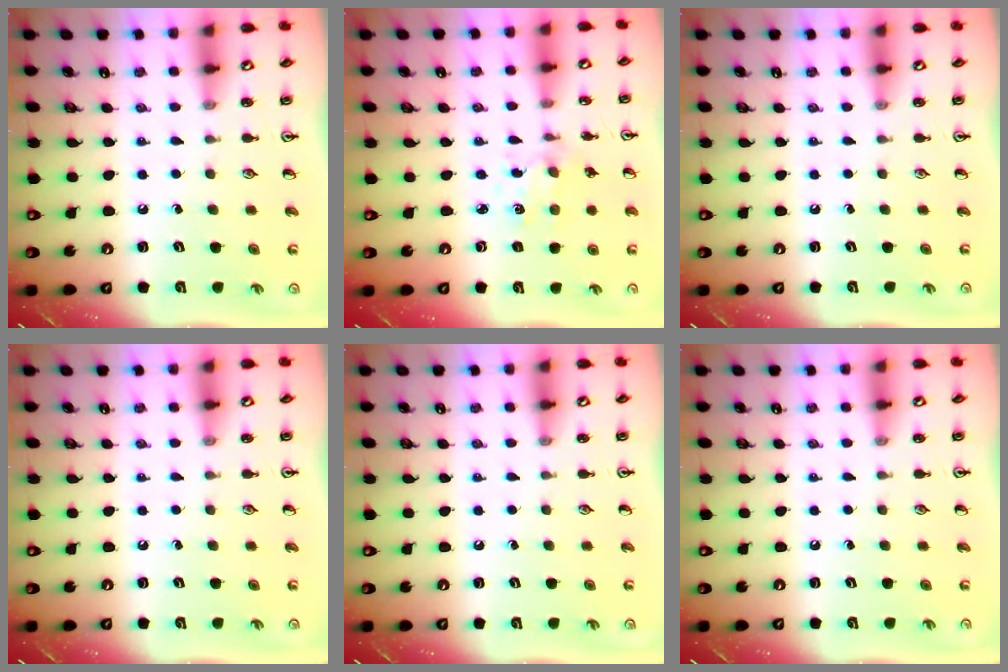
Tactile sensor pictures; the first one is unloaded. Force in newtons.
{"total": 1.1, "press": 1.1, "slide": 0.3}
{"total": 0.0}
{"total": 0.0}
{"total": 0.0}
{"total": 0.0}